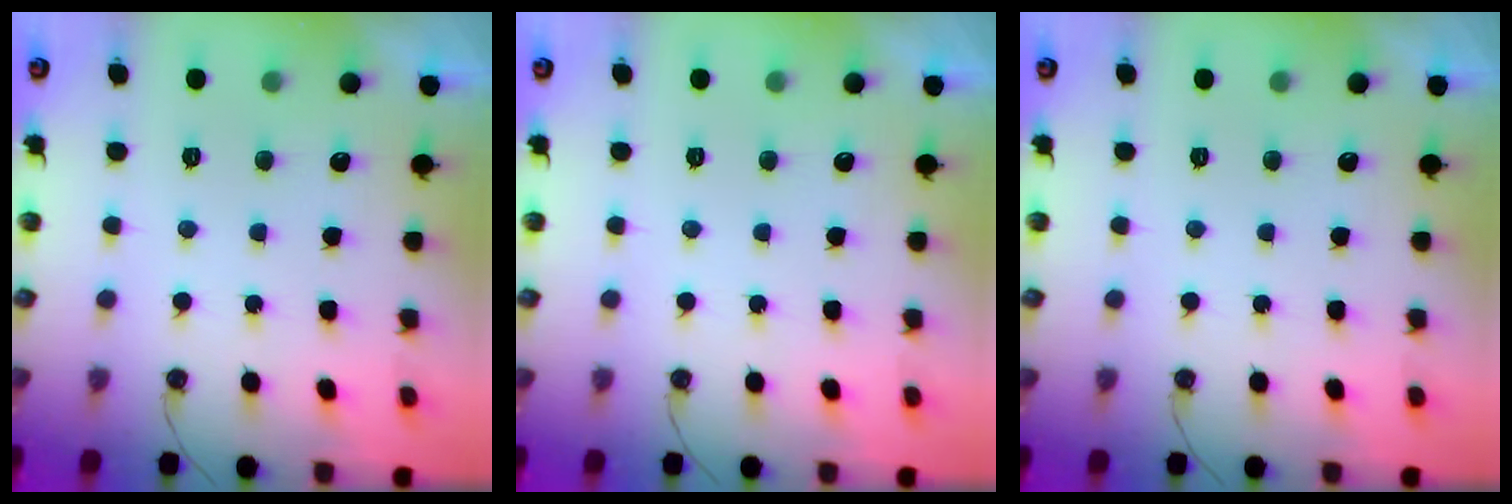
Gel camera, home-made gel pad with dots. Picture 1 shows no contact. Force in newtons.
{"total": 0.0}
{"total": 0.0}